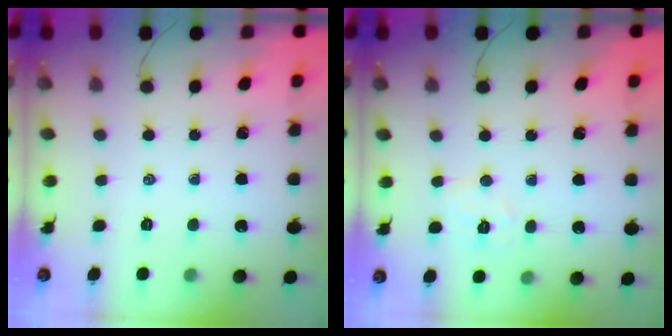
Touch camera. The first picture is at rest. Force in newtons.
{"total": 5.4, "press": 5.3, "slide": 1.0}